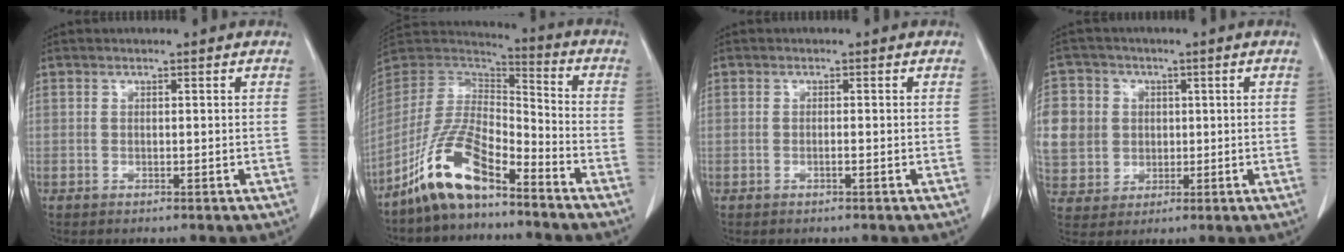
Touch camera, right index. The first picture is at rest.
{"total": 13.1, "force": [-9.2, 3.4, 8.7], "torque": [-0.189, 0.007, -0.176]}
{"total": 0.5, "force": [-0.2, -0.1, 0.4], "torque": [-0.008, 0.001, -0.004]}
{"total": 19.0, "force": [1.8, 17.6, 6.9], "torque": [-0.239, 0.048, 0.055]}